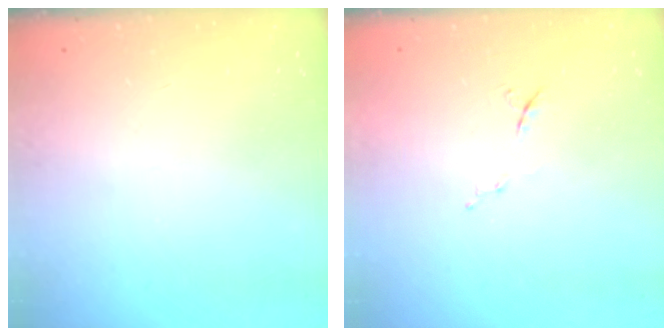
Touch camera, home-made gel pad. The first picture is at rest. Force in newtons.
{"total": 6.4, "press": 6.3, "slide": 1.3}